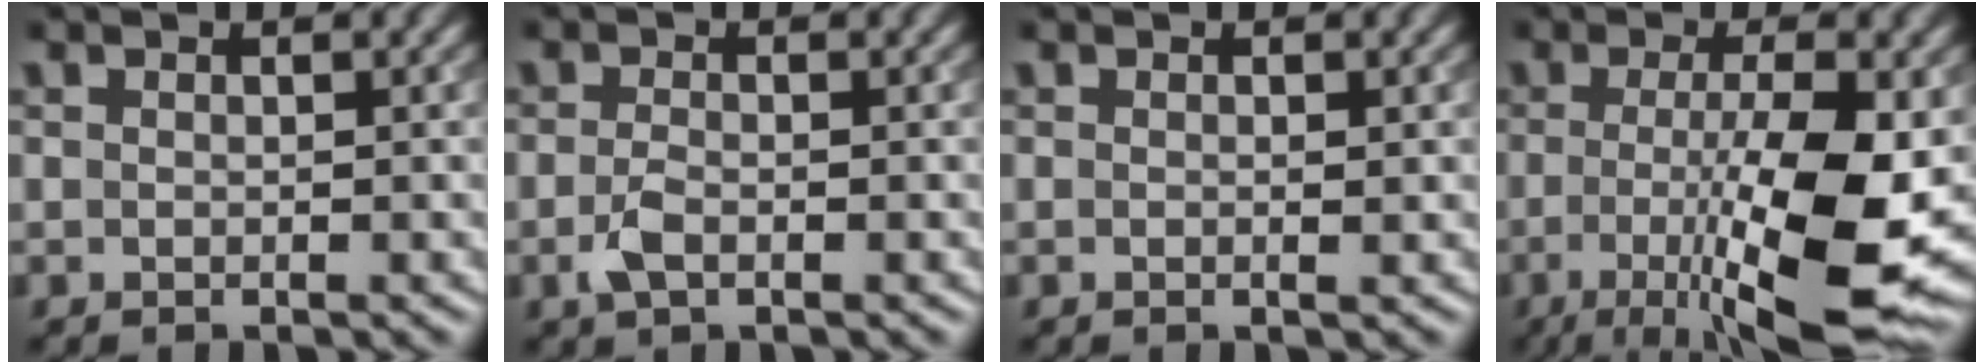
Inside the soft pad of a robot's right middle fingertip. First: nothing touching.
{"total": 1.7, "force": [-0.7, 0.8, 1.4], "torque": [-0.032, -0.004, -0.017]}
{"total": 0.5, "force": [0.0, 0.1, 0.5], "torque": [-0.008, -0.002, 0.000]}
{"total": 11.8, "force": [-2.1, 3.1, 11.2], "torque": [-0.177, -0.031, -0.026]}